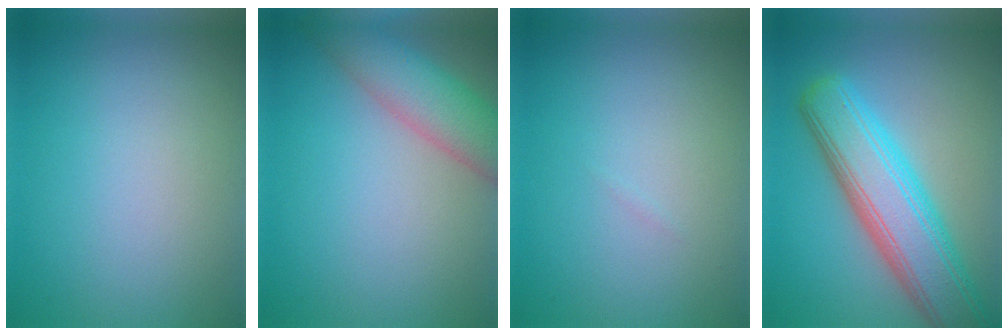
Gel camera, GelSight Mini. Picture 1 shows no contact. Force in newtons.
{"total": 5.5, "press": 5.5, "slide": 0.4}
{"total": 0.0}
{"total": 8.8, "press": 8.8, "slide": 0.2}